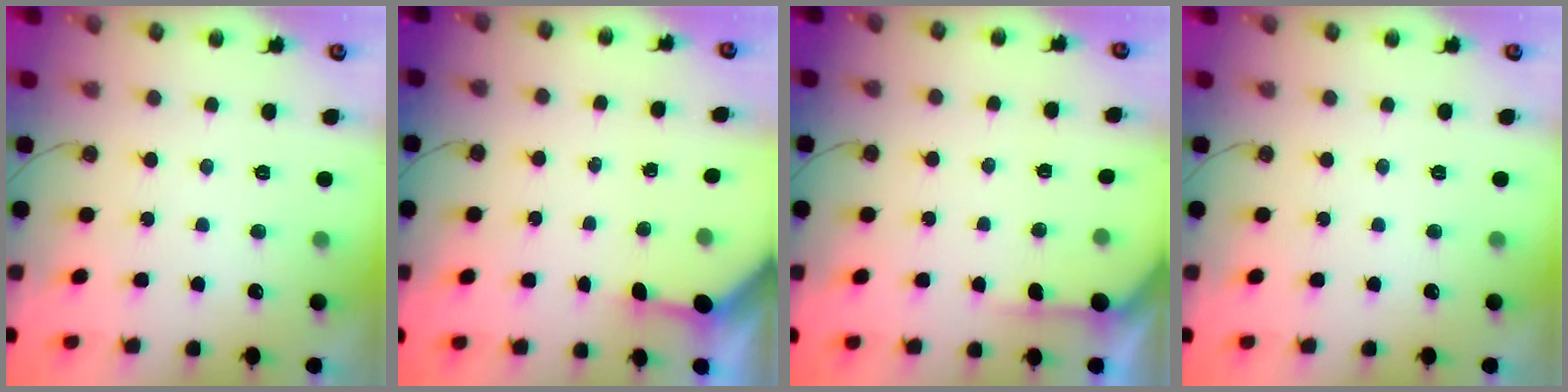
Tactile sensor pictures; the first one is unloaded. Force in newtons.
{"total": 2.8, "press": 2.8, "slide": 0.2}
{"total": 3.9, "press": 3.9, "slide": 0.4}
{"total": 0.0}